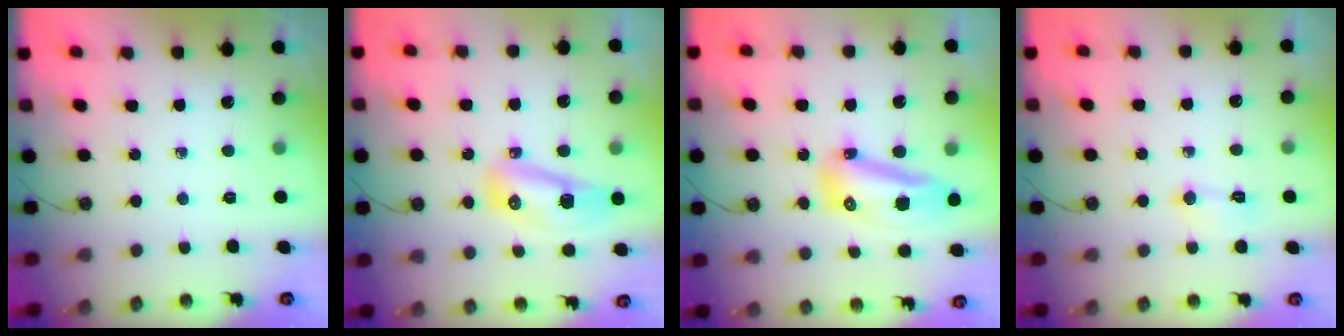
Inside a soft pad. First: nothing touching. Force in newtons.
{"total": 10.6, "press": 10.4, "slide": 1.8}
{"total": 12.1, "press": 12.0, "slide": 1.3}
{"total": 3.6, "press": 3.6, "slide": 0.5}